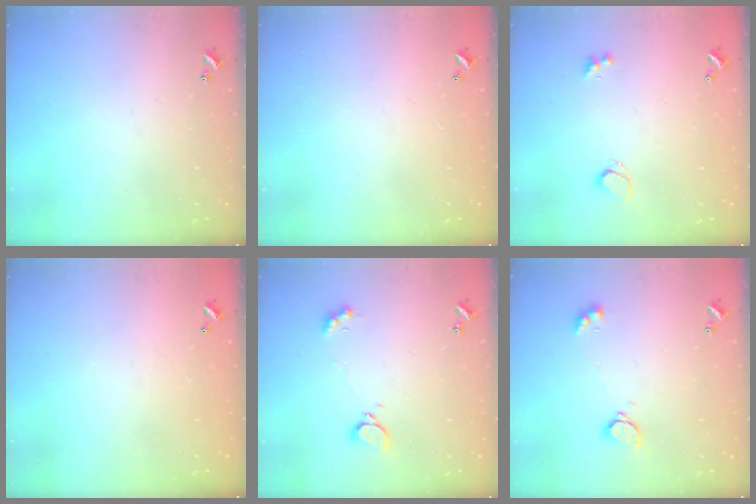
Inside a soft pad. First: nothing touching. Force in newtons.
{"total": 3.0, "press": 3.0, "slide": 0.1}
{"total": 1.4, "press": 0.7, "slide": 1.2}
{"total": 2.8, "press": 2.8, "slide": 0.1}
{"total": 2.2, "press": 2.1, "slide": 0.5}
{"total": 2.3, "press": 2.3, "slide": 0.3}